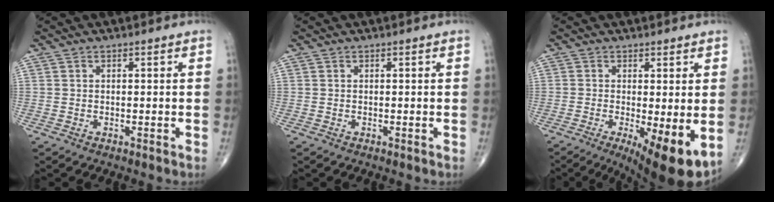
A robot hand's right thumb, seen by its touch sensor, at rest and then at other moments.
{"total": 0.0}
{"total": 10.6, "force": [-2.9, 3.0, 9.8], "torque": [-0.143, -0.022, -0.036]}